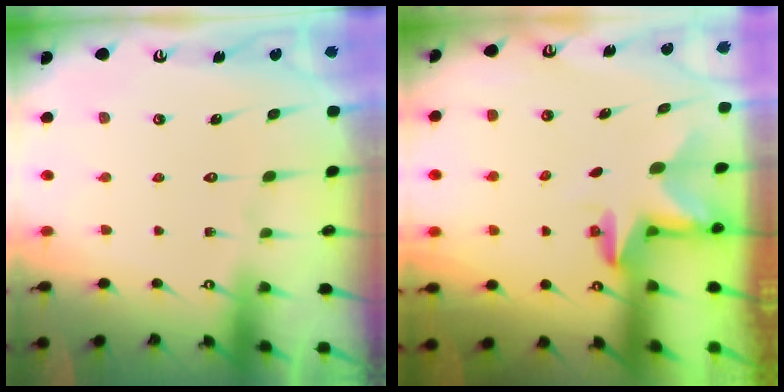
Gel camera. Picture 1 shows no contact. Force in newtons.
{"total": 2.8, "press": 2.8, "slide": 0.2}